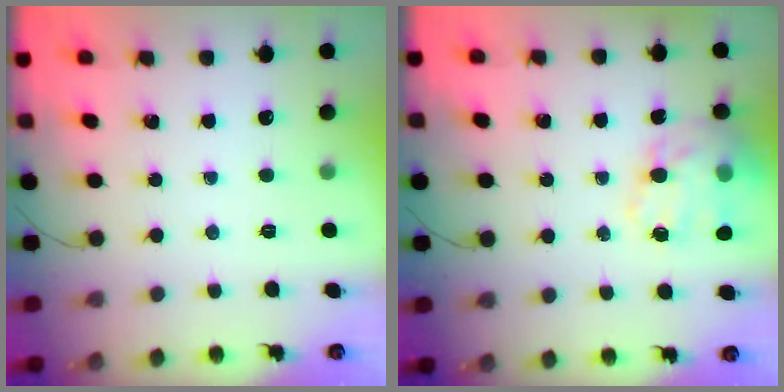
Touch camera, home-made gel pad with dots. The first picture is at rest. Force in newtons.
{"total": 17.7, "press": 17.3, "slide": 3.6}